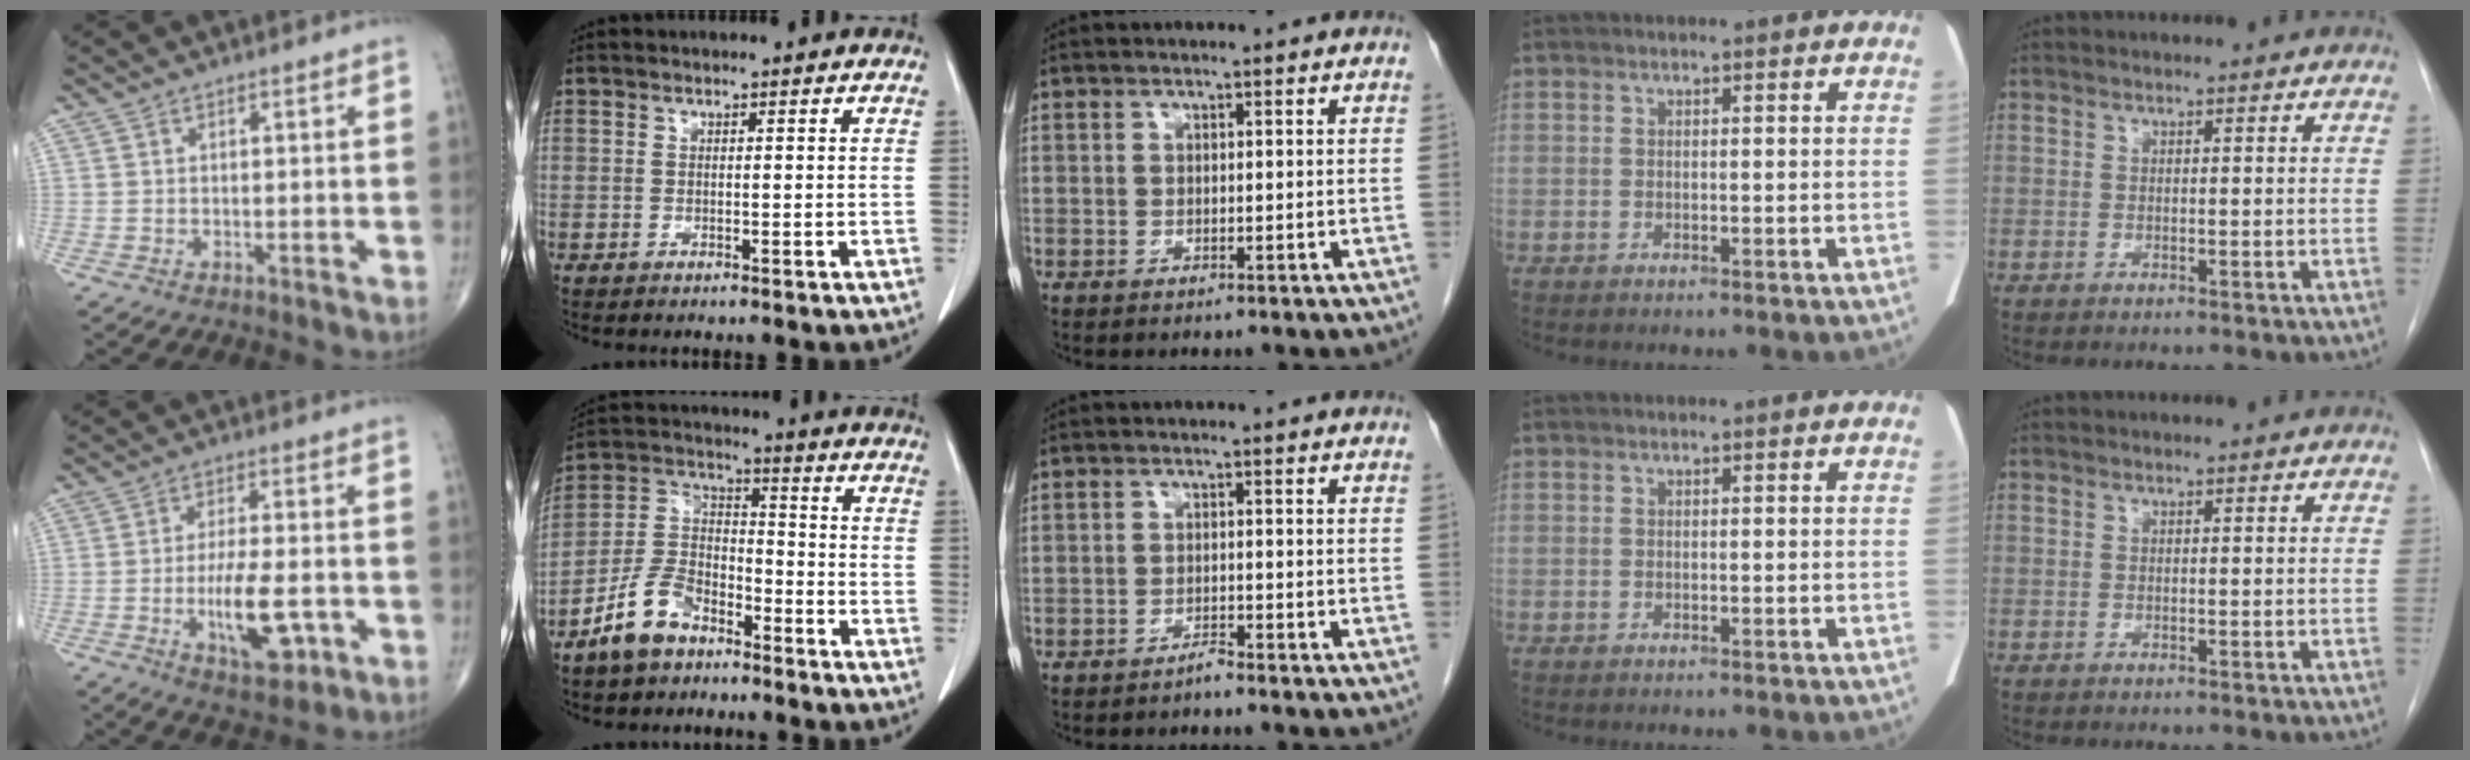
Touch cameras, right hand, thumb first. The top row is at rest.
{"thumb": {"total": 10.6, "force": [-3.0, 4.0, 9.4], "torque": [-0.156, 0.004, -0.044]}, "index": {"total": 9.5, "force": [-6.6, 4.9, 4.7], "torque": [-0.109, 0.007, -0.130]}, "middle": {"total": 1.2, "force": [-1.2, -0.1, 0.3], "torque": [-0.003, 0.001, -0.020]}}